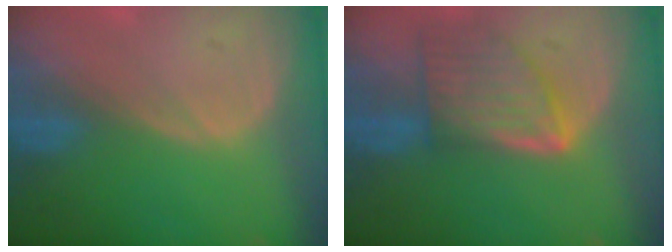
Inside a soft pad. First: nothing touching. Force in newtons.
{"total": 8.1, "press": 7.2, "slide": 3.6}